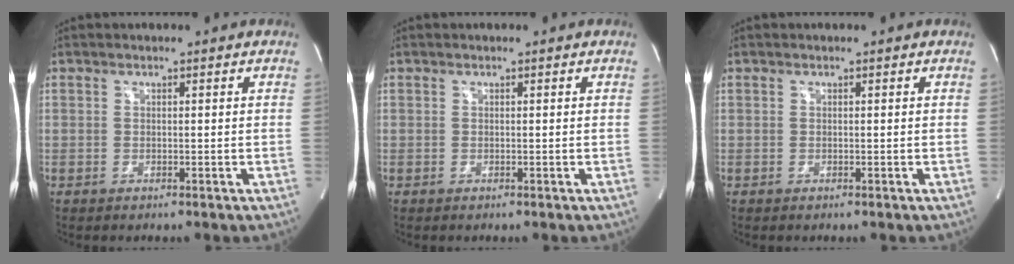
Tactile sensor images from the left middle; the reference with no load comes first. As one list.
[{"total": 0.0}, {"total": 0.0}]